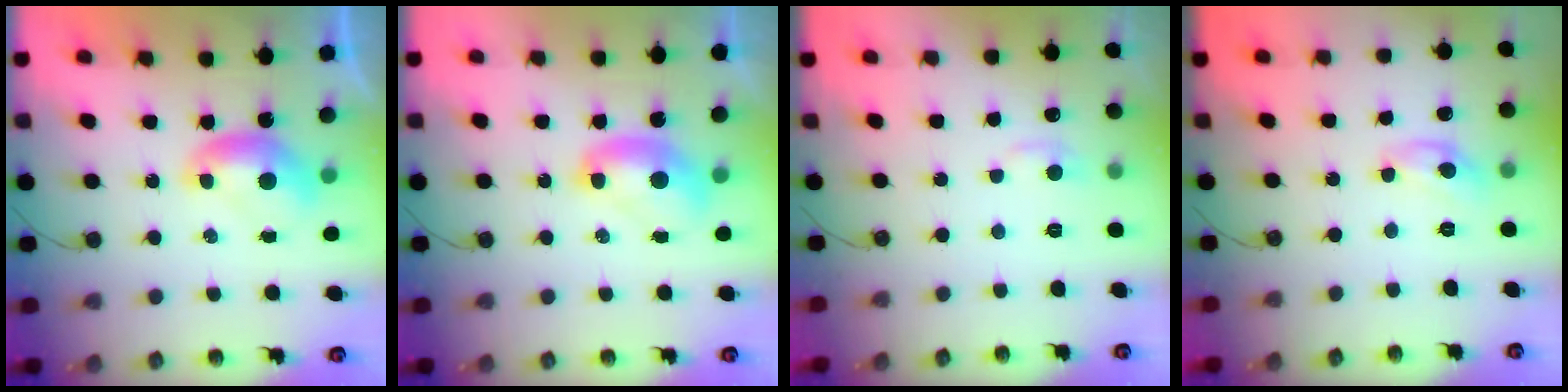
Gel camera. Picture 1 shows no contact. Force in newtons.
{"total": 2.0, "press": 2.0, "slide": 0.2}
{"total": 0.9, "press": 0.5, "slide": 0.7}
{"total": 5.3, "press": 5.2, "slide": 0.3}